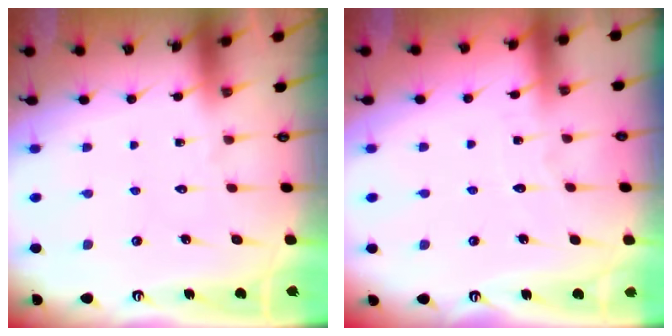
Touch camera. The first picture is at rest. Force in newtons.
{"total": 2.8, "press": 2.8, "slide": 0.1}